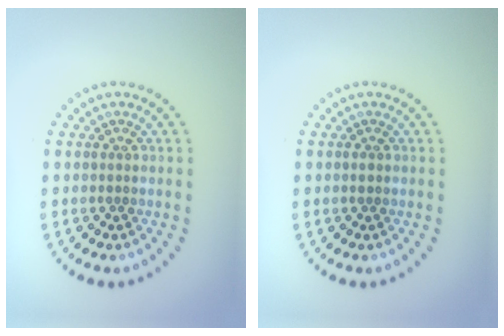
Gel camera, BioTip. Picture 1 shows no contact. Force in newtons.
{"total": 0.6, "press": 0.6, "slide": 0.1}